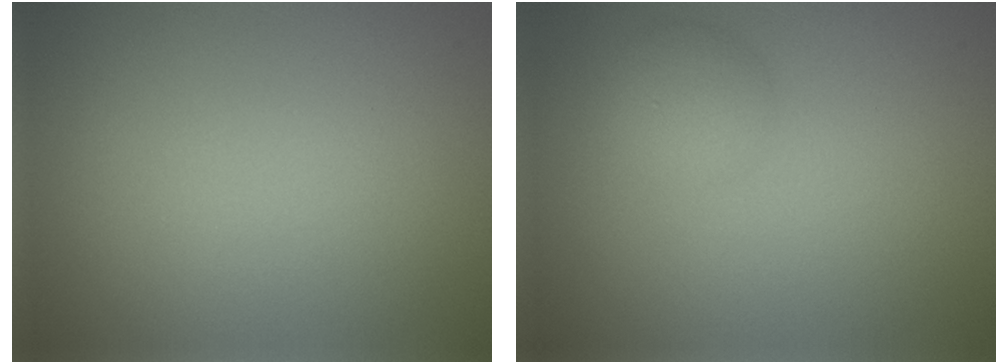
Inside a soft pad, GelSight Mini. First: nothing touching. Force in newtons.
{"total": 1.8, "press": 1.8, "slide": 0.1}